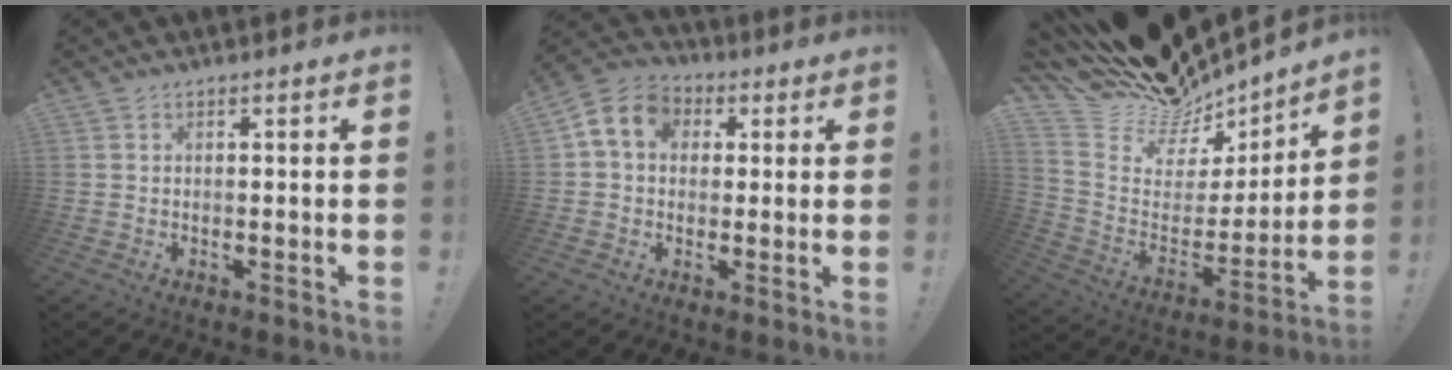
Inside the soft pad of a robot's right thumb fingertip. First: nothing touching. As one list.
[{"total": 9.6, "force": [2.4, 7.7, 5.2], "torque": [-0.080, 0.007, 0.050]}, {"total": 15.1, "force": [13.7, 5.9, 2.7], "torque": [-0.067, -0.113, 0.252]}]